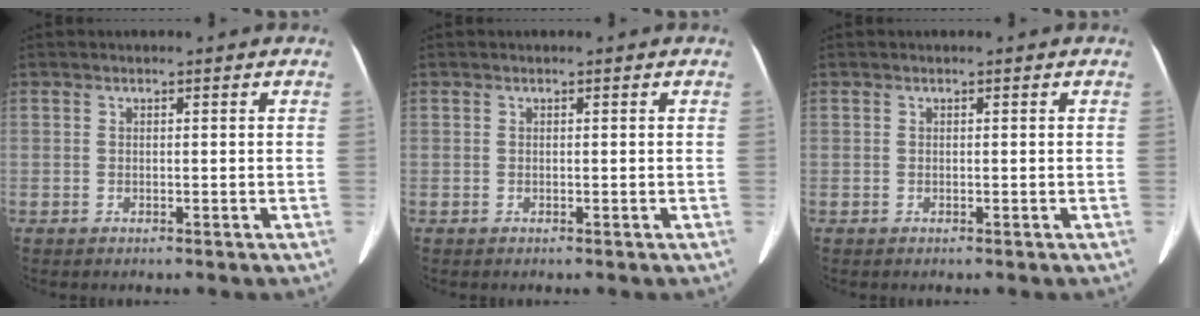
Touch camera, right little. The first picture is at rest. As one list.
[{"total": 0.0}, {"total": 0.0}]